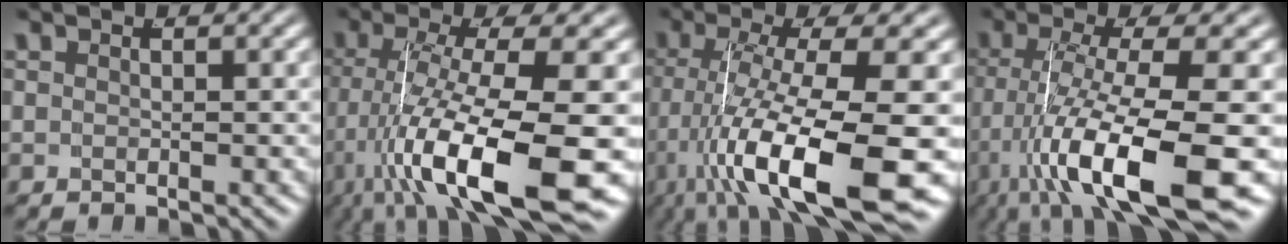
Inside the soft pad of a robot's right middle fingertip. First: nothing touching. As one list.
[{"total": 10.2, "force": [-2.3, 3.1, 9.5], "torque": [-0.171, -0.026, -0.019]}, {"total": 10.3, "force": [-2.3, 3.1, 9.5], "torque": [-0.172, -0.025, -0.019]}, {"total": 9.4, "force": [-2.8, 2.6, 8.7], "torque": [-0.151, -0.021, -0.029]}]